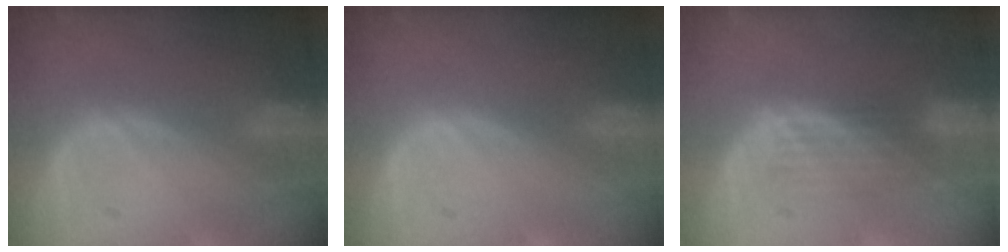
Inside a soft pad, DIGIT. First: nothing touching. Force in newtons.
{"total": 0.0}
{"total": 4.4, "press": 3.7, "slide": 2.3}